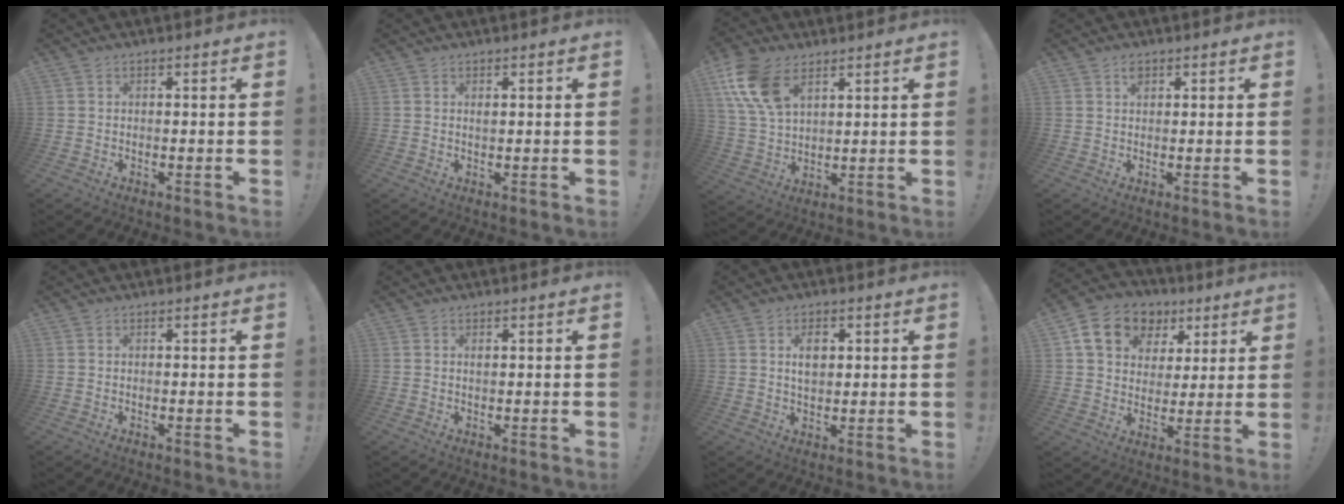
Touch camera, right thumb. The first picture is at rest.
{"total": 0.8, "force": [0.4, 0.4, 0.6], "torque": [0.001, -0.005, 0.004]}
{"total": 13.5, "force": [6.9, 7.9, 8.6], "torque": [-0.181, -0.018, 0.133]}
{"total": 1.7, "force": [1.0, 1.1, 0.9], "torque": [0.000, -0.006, 0.014]}
{"total": 0.0}
{"total": 0.7, "force": [0.2, 0.4, 0.5], "torque": [-0.007, -0.001, 0.002]}
{"total": 5.5, "force": [1.4, 3.6, 3.9], "torque": [-0.054, -0.001, 0.021]}
{"total": 14.0, "force": [6.7, 10.7, 6.2], "torque": [-0.091, -0.025, 0.130]}